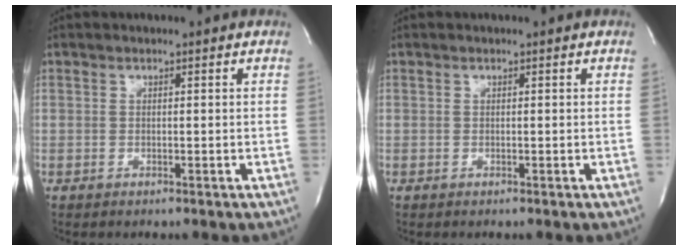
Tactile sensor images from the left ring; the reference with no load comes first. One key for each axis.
{"total": 0.0}